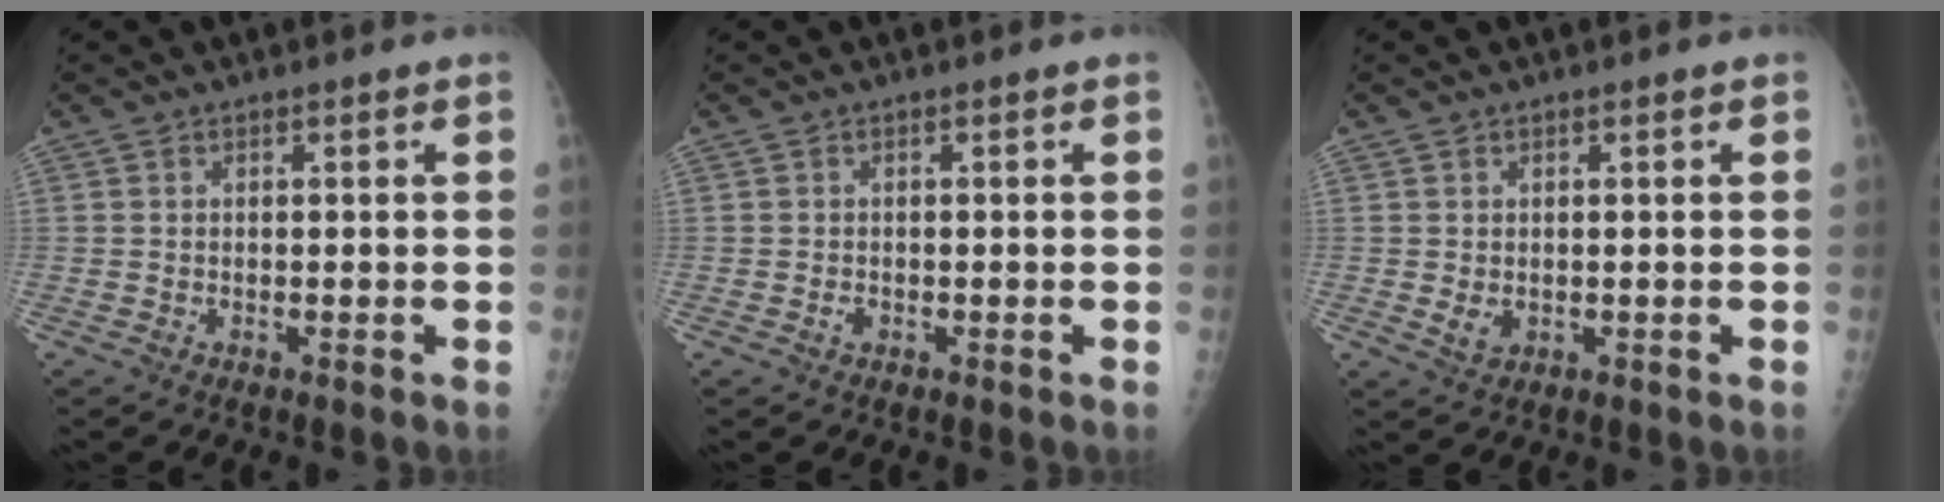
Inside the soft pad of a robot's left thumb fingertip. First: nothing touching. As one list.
[{"total": 0.8, "force": [-0.4, 0.6, 0.4], "torque": [-0.007, 0.001, -0.006]}, {"total": 2.1, "force": [0.0, 1.6, 1.4], "torque": [-0.019, -0.004, 0.006]}]